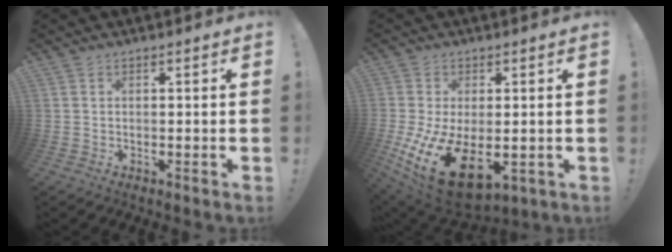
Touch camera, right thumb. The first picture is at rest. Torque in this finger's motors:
{"motor_torque": [0.09, 1.06, 1.25, -0.67, 0.49]}